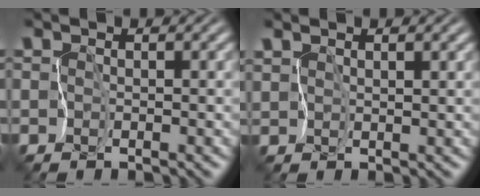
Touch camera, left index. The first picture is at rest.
{"total": 1.2, "force": [1.2, -0.1, 0.1], "torque": [-0.005, 0.006, 0.029]}